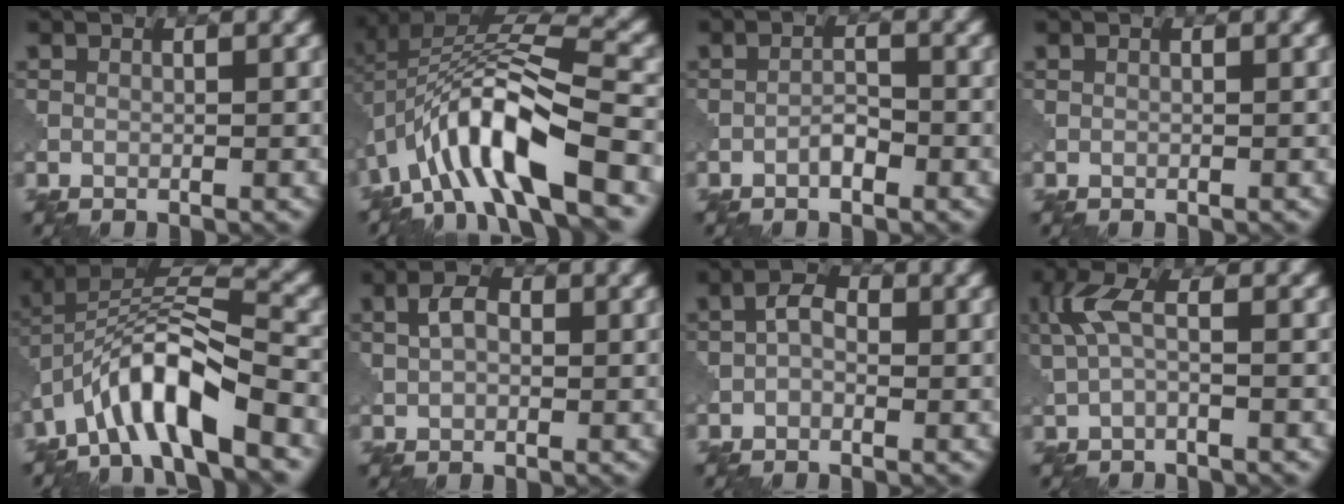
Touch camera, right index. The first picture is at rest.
{"total": 12.2, "force": [-4.8, 3.8, 10.5], "torque": [-0.196, 0.017, -0.087]}
{"total": 1.5, "force": [-0.9, 0.5, 1.1], "torque": [-0.021, 0.005, -0.020]}
{"total": 0.0}
{"total": 9.1, "force": [-5.0, 2.4, 7.2], "torque": [-0.125, 0.017, -0.098]}
{"total": 2.7, "force": [0.7, 1.7, 1.9], "torque": [-0.039, 0.007, 0.010]}
{"total": 2.1, "force": [-0.2, 1.3, 1.6], "torque": [-0.030, 0.009, -0.012]}
{"total": 3.0, "force": [0.4, 0.9, 2.8], "torque": [-0.066, 0.006, 0.003]}